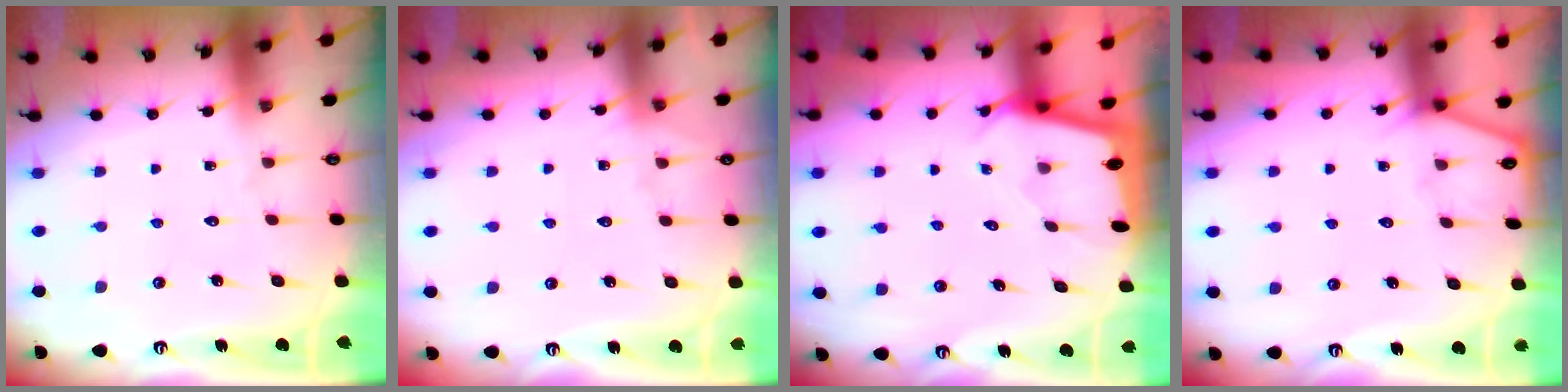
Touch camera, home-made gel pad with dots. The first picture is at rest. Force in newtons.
{"total": 4.7, "press": 4.6, "slide": 0.7}
{"total": 1.8, "press": 1.8, "slide": 0.2}
{"total": 2.2, "press": 2.2, "slide": 0.3}